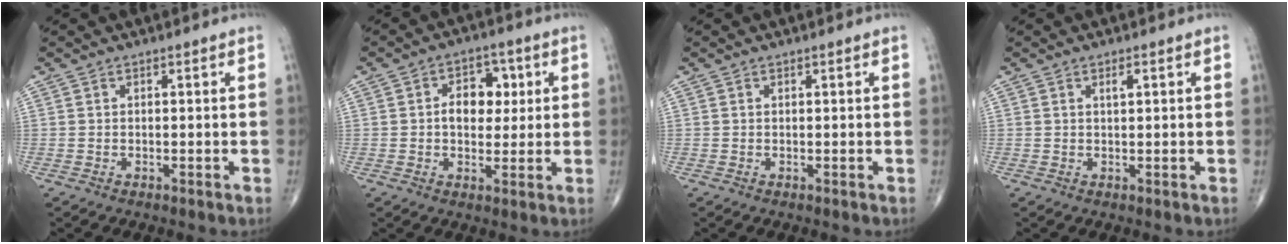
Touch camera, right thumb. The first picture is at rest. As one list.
[{"total": 7.7, "force": [1.2, 5.4, 5.3], "torque": [-0.039, 0.007, 0.015]}, {"total": 0.0}, {"total": 1.3, "force": [0.6, 0.4, 1.1], "torque": [-0.018, -0.001, 0.008]}]